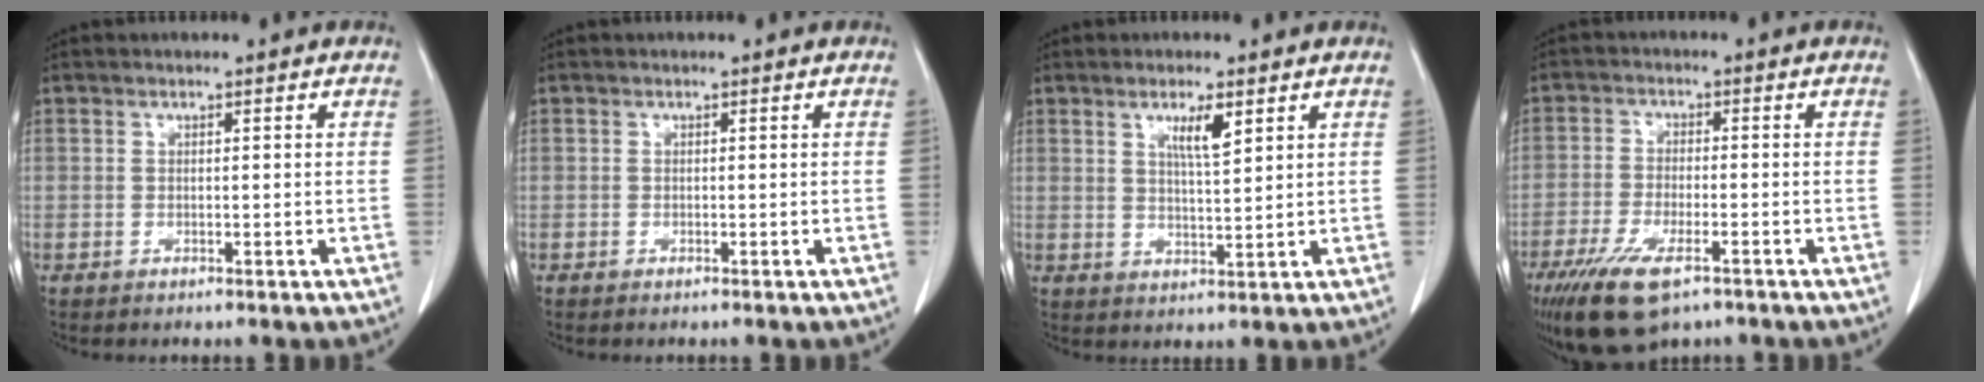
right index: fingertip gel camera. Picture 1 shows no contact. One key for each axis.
{"total": 0.0}
{"total": 4.4, "fx": 2.3, "fy": 0.5, "fz": 3.7, "tx": -0.065, "ty": -0.003, "tz": 0.042}
{"total": 9.9, "fx": -6.2, "fy": 3.3, "fz": 7.0, "tx": -0.131, "ty": -0.018, "tz": -0.105}